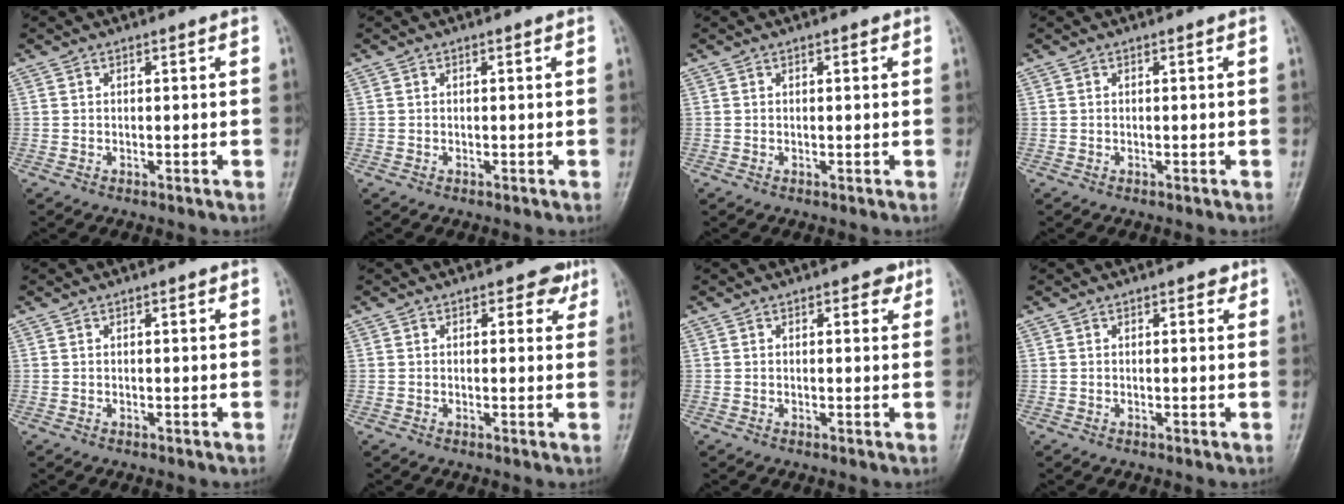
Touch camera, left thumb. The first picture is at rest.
{"total": 0.0}
{"total": 1.1, "force": [0.6, 0.5, 0.8], "torque": [-0.005, 0.000, 0.004]}
{"total": 0.0}
{"total": 0.7, "force": [0.3, 0.3, 0.5], "torque": [-0.005, 0.000, 0.003]}
{"total": 3.4, "force": [1.8, 2.2, 1.7], "torque": [0.007, -0.005, 0.017]}
{"total": 2.4, "force": [1.3, 1.4, 1.4], "torque": [-0.001, -0.003, 0.013]}
{"total": 1.7, "force": [1.0, 1.0, 1.0], "torque": [-0.001, -0.002, 0.008]}